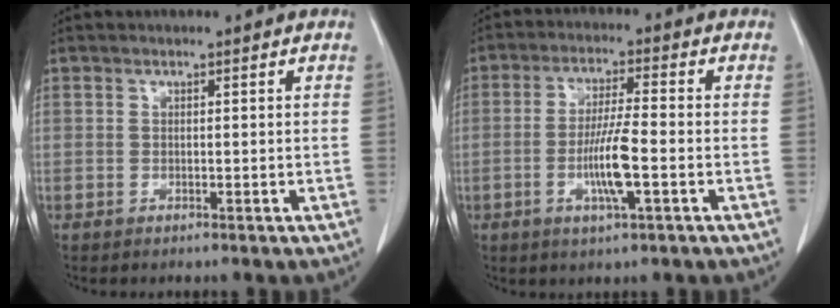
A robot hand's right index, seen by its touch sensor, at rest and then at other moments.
{"total": 7.5, "force": [-2.1, 0.3, 7.2], "torque": [-0.136, -0.003, -0.039]}